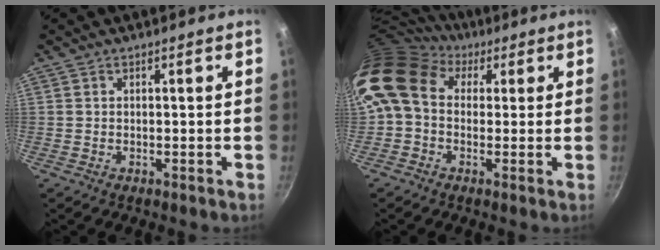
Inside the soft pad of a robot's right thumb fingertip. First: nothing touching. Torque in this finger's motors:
{"motor_torque": [1.98, 3.03, 2.20, -0.14, 0.31]}